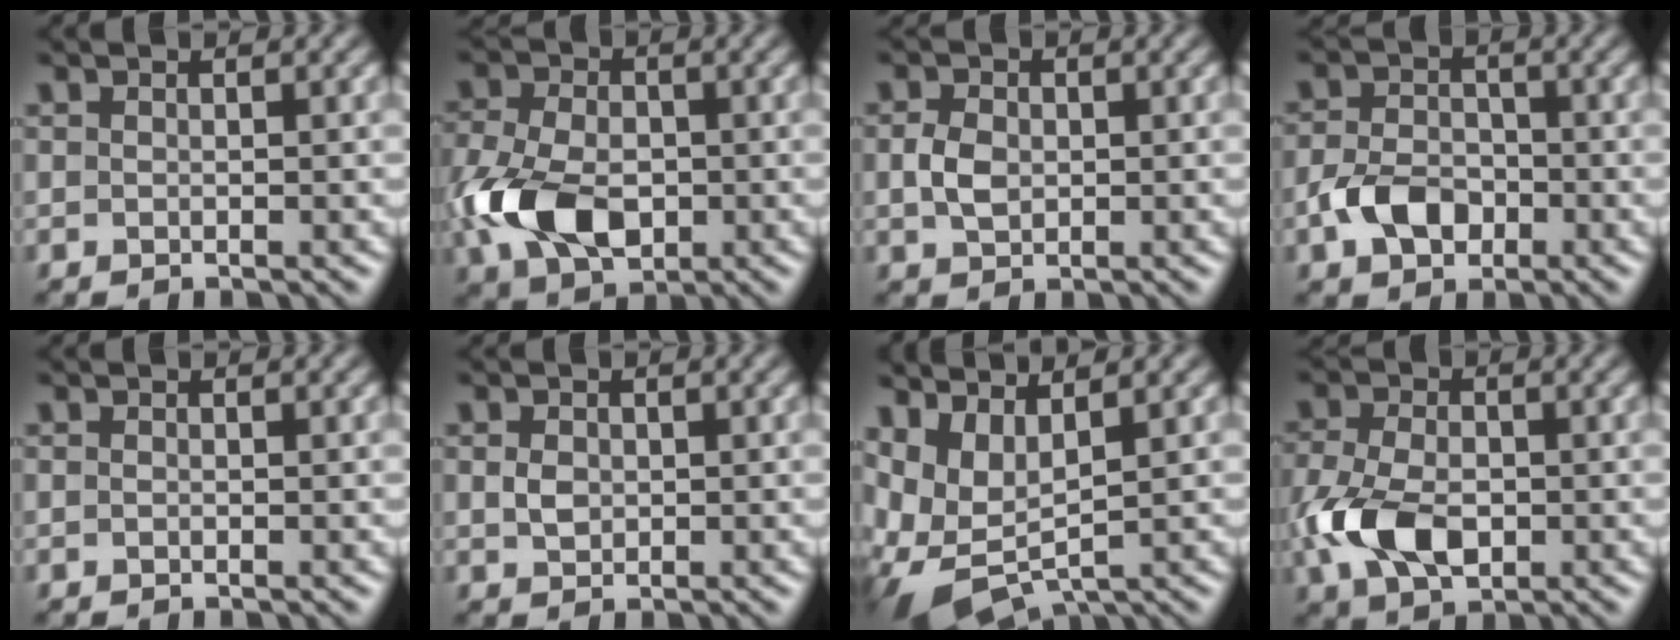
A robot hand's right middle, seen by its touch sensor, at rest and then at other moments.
{"total": 8.1, "force": [-1.8, 5.4, 5.7], "torque": [-0.134, -0.009, -0.041]}
{"total": 2.3, "force": [0.0, 1.7, 1.5], "torque": [-0.034, 0.000, -0.001]}
{"total": 4.0, "force": [-1.6, 2.9, 2.3], "torque": [-0.049, 0.002, -0.036]}
{"total": 0.0}
{"total": 1.4, "force": [0.1, 1.1, 0.8], "torque": [-0.018, 0.000, 0.001]}
{"total": 6.9, "force": [0.4, 3.6, 5.9], "torque": [-0.133, -0.006, 0.010]}
{"total": 6.4, "force": [-1.4, 4.2, 4.7], "torque": [-0.109, -0.004, -0.032]}